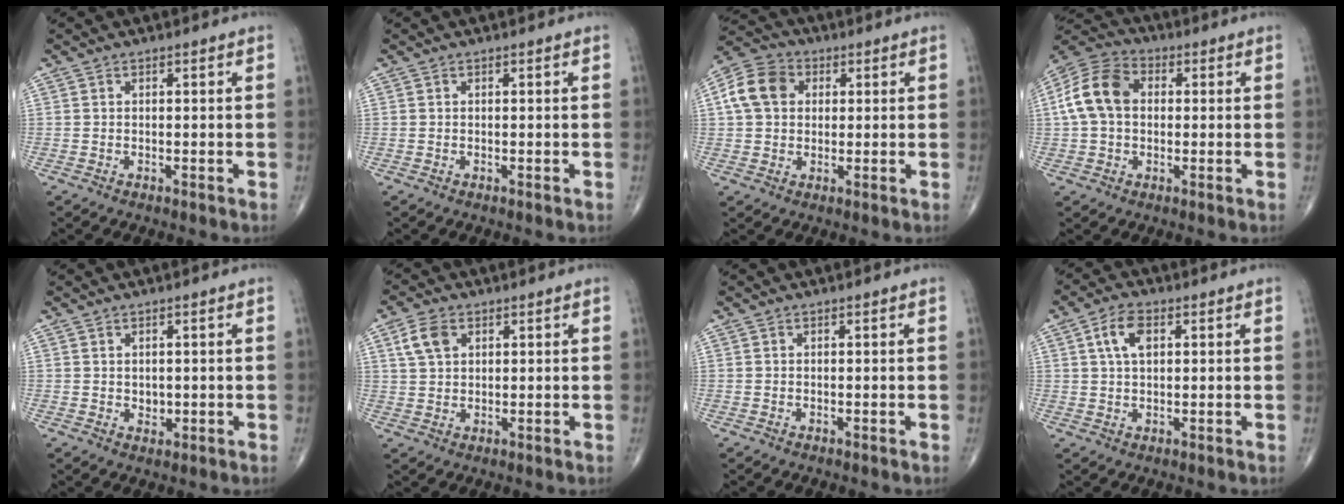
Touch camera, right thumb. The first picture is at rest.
{"total": 0.0}
{"total": 9.4, "force": [2.0, 7.3, 5.5], "torque": [-0.096, 0.016, 0.028]}
{"total": 11.6, "force": [1.1, 8.4, 7.9], "torque": [-0.153, 0.030, 0.010]}
{"total": 1.6, "force": [0.3, 1.3, 0.9], "torque": [-0.005, -0.003, 0.009]}
{"total": 5.2, "force": [2.1, 3.5, 3.2], "torque": [-0.057, 0.001, 0.042]}
{"total": 0.0}
{"total": 5.7, "force": [1.8, 3.3, 4.2], "torque": [-0.073, 0.006, 0.030]}